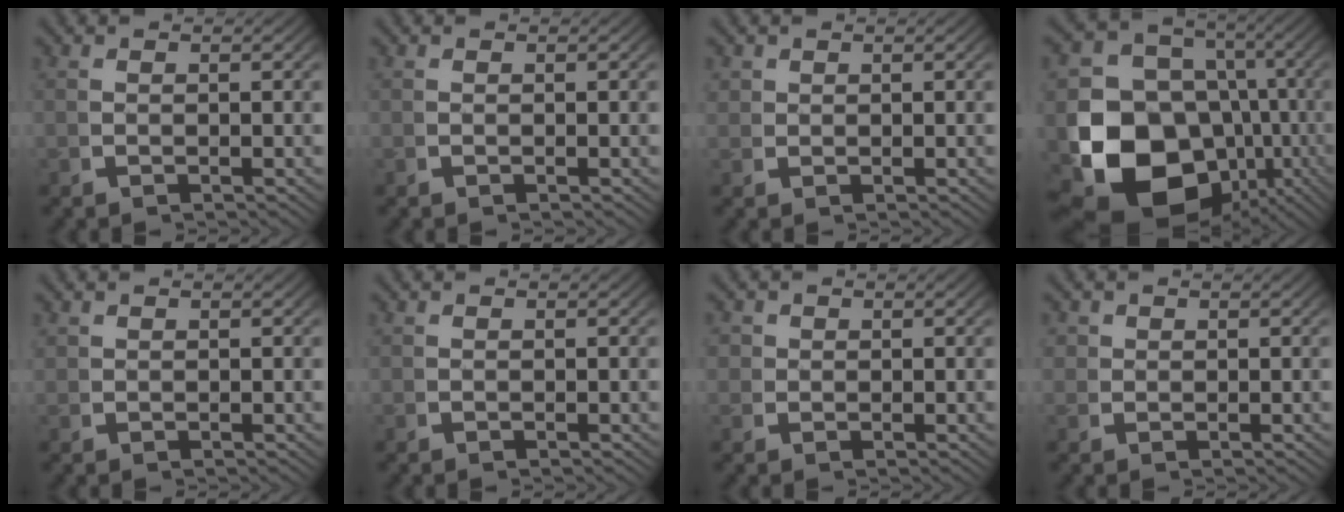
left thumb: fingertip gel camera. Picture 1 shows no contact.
{"total": 0.0}
{"total": 1.3, "force": [0.9, 0.9, 0.3], "torque": [-0.007, -0.006, 0.024]}
{"total": 21.1, "force": [-5.5, 15.8, 13.0], "torque": [-0.258, -0.090, -0.059]}
{"total": 0.8, "force": [0.7, 0.2, 0.0], "torque": [0.000, -0.004, 0.020]}
{"total": 0.0}
{"total": 2.0, "force": [0.7, 1.8, 0.7], "torque": [-0.018, -0.009, 0.014]}
{"total": 1.9, "force": [0.9, 1.5, 0.6], "torque": [-0.015, -0.009, 0.020]}